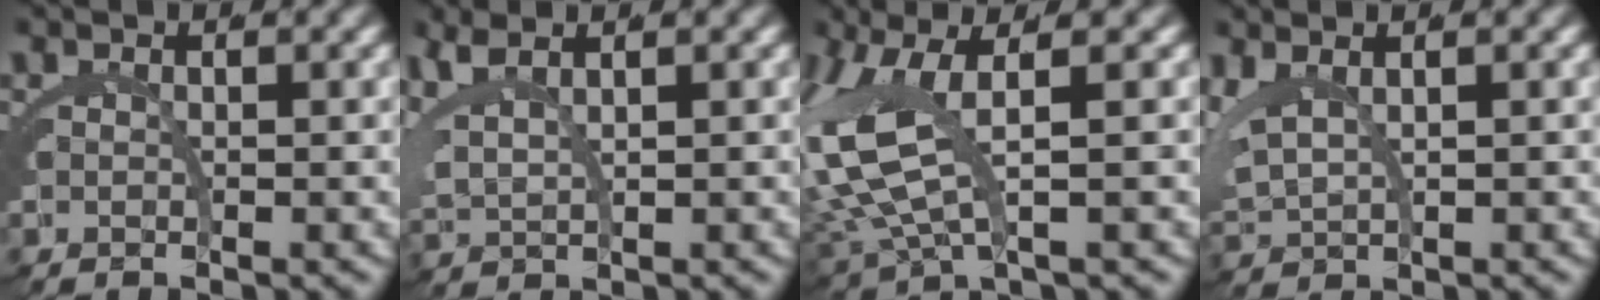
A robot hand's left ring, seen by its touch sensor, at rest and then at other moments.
{"total": 3.1, "force": [2.7, 0.9, 1.1], "torque": [-0.034, 0.009, 0.052]}
{"total": 6.5, "force": [2.0, 3.0, 5.4], "torque": [-0.144, -0.005, 0.045]}
{"total": 2.4, "force": [1.9, 1.1, 1.1], "torque": [-0.036, 0.001, 0.044]}